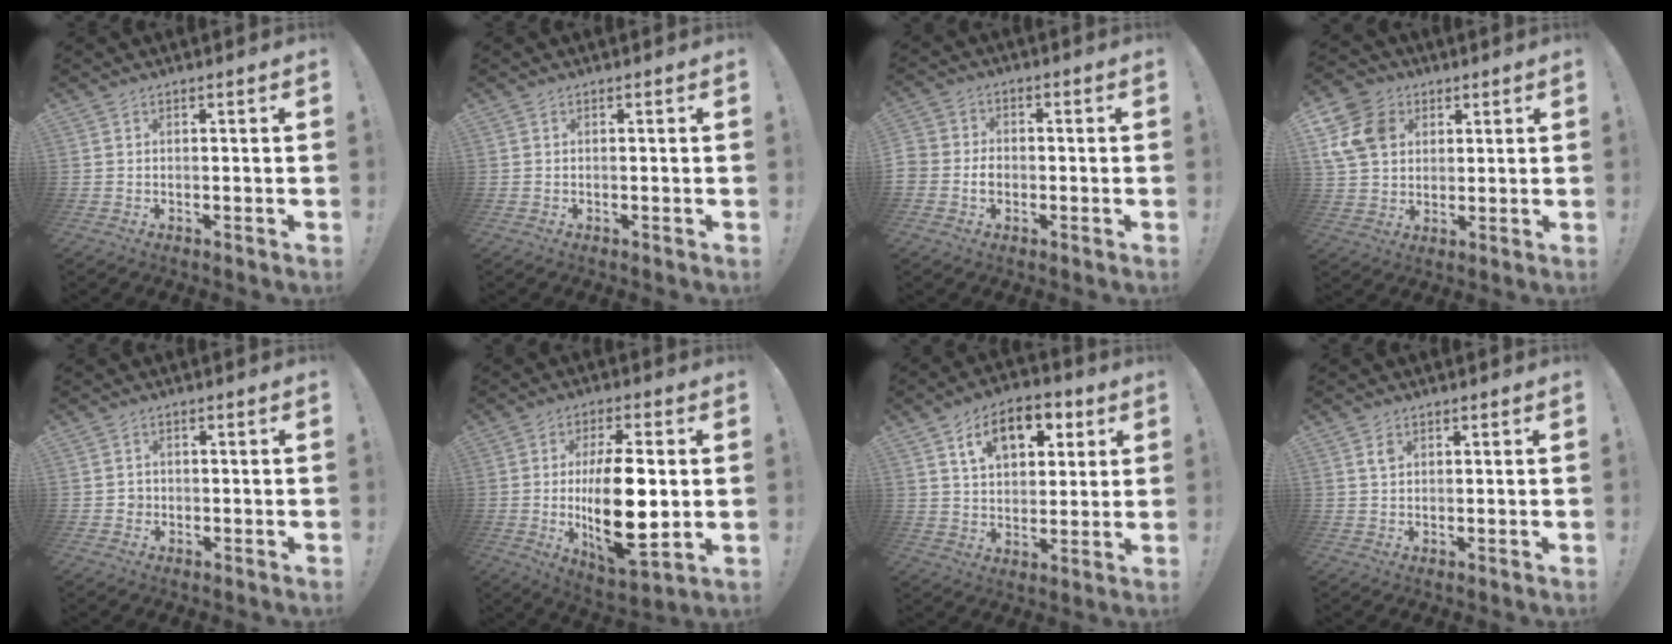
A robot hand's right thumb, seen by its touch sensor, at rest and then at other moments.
{"total": 0.0}
{"total": 4.2, "force": [-1.8, 3.5, 1.5], "torque": [-0.016, 0.007, -0.033]}
{"total": 13.6, "force": [4.3, 10.9, 6.9], "torque": [-0.129, -0.008, 0.091]}
{"total": 2.0, "force": [-0.6, 1.8, 0.5], "torque": [-0.007, 0.006, -0.012]}
{"total": 18.8, "force": [-0.4, 8.0, 17.0], "torque": [-0.301, -0.015, -0.003]}
{"total": 13.0, "force": [6.2, 8.3, 7.9], "torque": [-0.117, -0.015, 0.110]}
{"total": 2.1, "force": [1.1, 1.4, 1.1], "torque": [-0.014, -0.002, 0.018]}